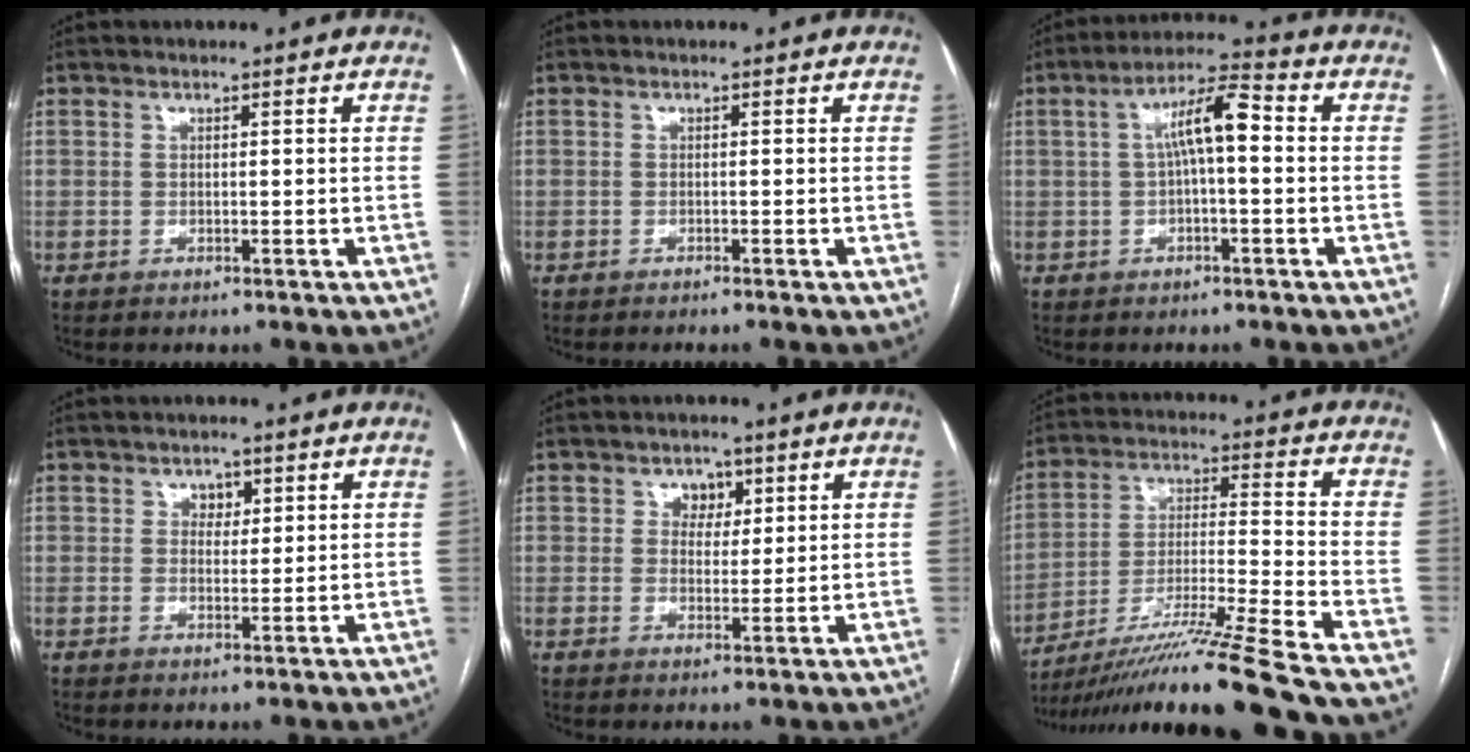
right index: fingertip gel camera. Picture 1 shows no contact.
{"total": 0.7, "force": [-0.6, -0.3, 0.3], "torque": [-0.004, 0.002, -0.013]}
{"total": 7.4, "force": [0.5, 1.5, 7.2], "torque": [-0.128, 0.030, 0.006]}
{"total": 2.2, "force": [1.0, 1.6, 1.0], "torque": [-0.011, 0.001, 0.014]}
{"total": 3.4, "force": [1.5, 2.7, 1.5], "torque": [-0.016, 0.006, 0.023]}
{"total": 19.5, "force": [-16.0, -3.2, 10.5], "torque": [-0.181, -0.021, -0.279]}